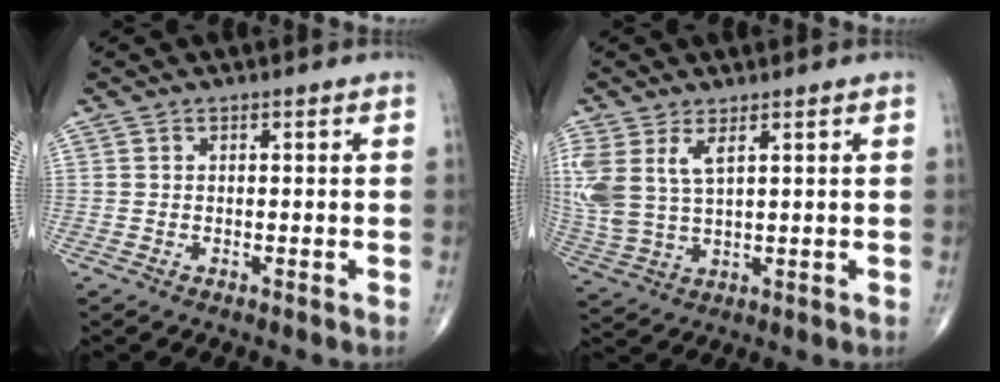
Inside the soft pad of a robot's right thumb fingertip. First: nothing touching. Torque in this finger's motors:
{"motor_torque": [0.13, 0.23, 0.99, 0.44, 0.10]}